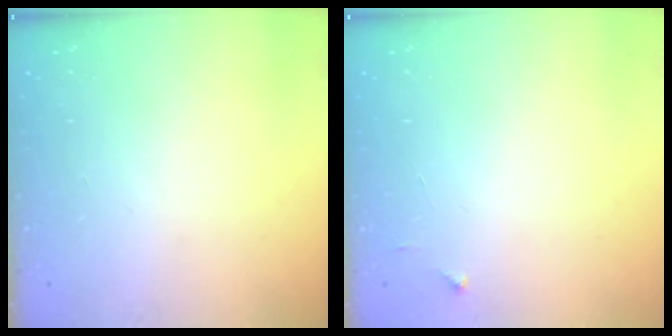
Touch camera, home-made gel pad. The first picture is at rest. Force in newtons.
{"total": 2.0, "press": 2.0, "slide": 0.2}